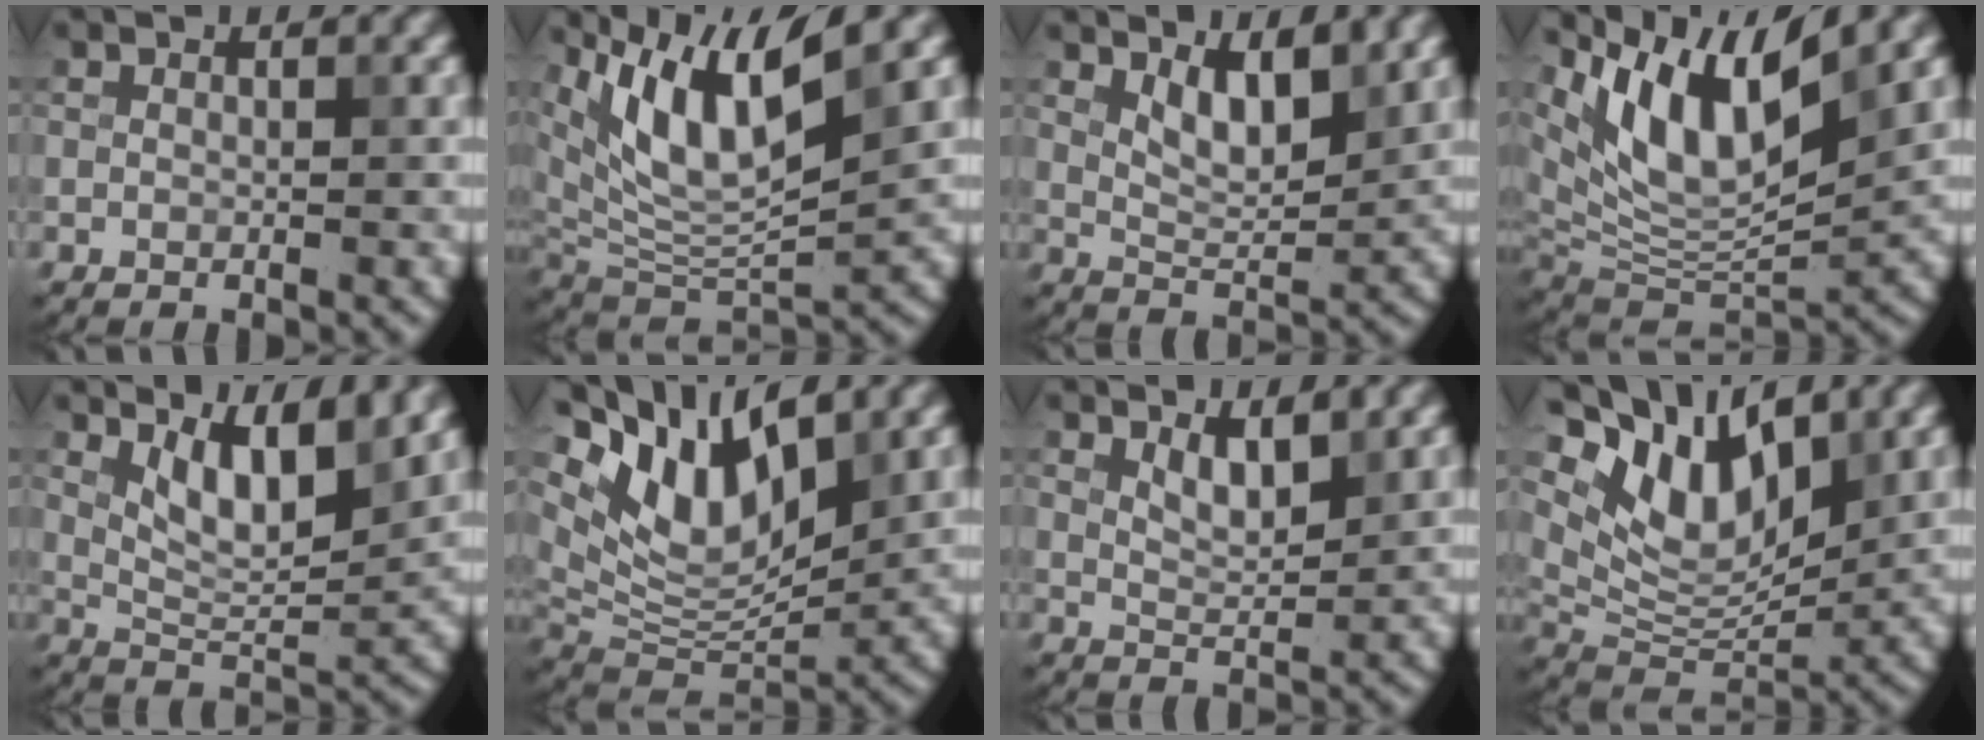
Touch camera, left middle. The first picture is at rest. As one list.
[{"total": 9.0, "force": [4.4, 3.2, 7.2], "torque": [-0.145, -0.009, 0.082]}, {"total": 3.7, "force": [2.0, 1.4, 2.8], "torque": [-0.058, -0.007, 0.038]}, {"total": 10.2, "force": [5.9, 3.5, 7.5], "torque": [-0.139, -0.002, 0.117]}, {"total": 5.6, "force": [2.7, 1.8, 4.6], "torque": [-0.086, -0.008, 0.050]}, {"total": 9.6, "force": [5.4, 4.2, 6.8], "torque": [-0.129, 0.000, 0.100]}, {"total": 2.4, "force": [1.5, 0.8, 1.7], "torque": [-0.035, -0.005, 0.028]}, {"total": 9.3, "force": [5.3, 4.4, 6.2], "torque": [-0.116, 0.002, 0.093]}]